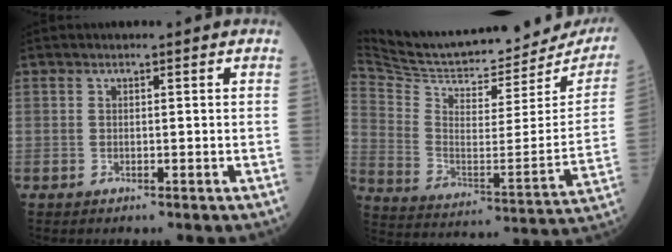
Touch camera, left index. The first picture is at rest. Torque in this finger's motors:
{"motor_torque": [-0.78, -1.24, 0.07, -0.01]}